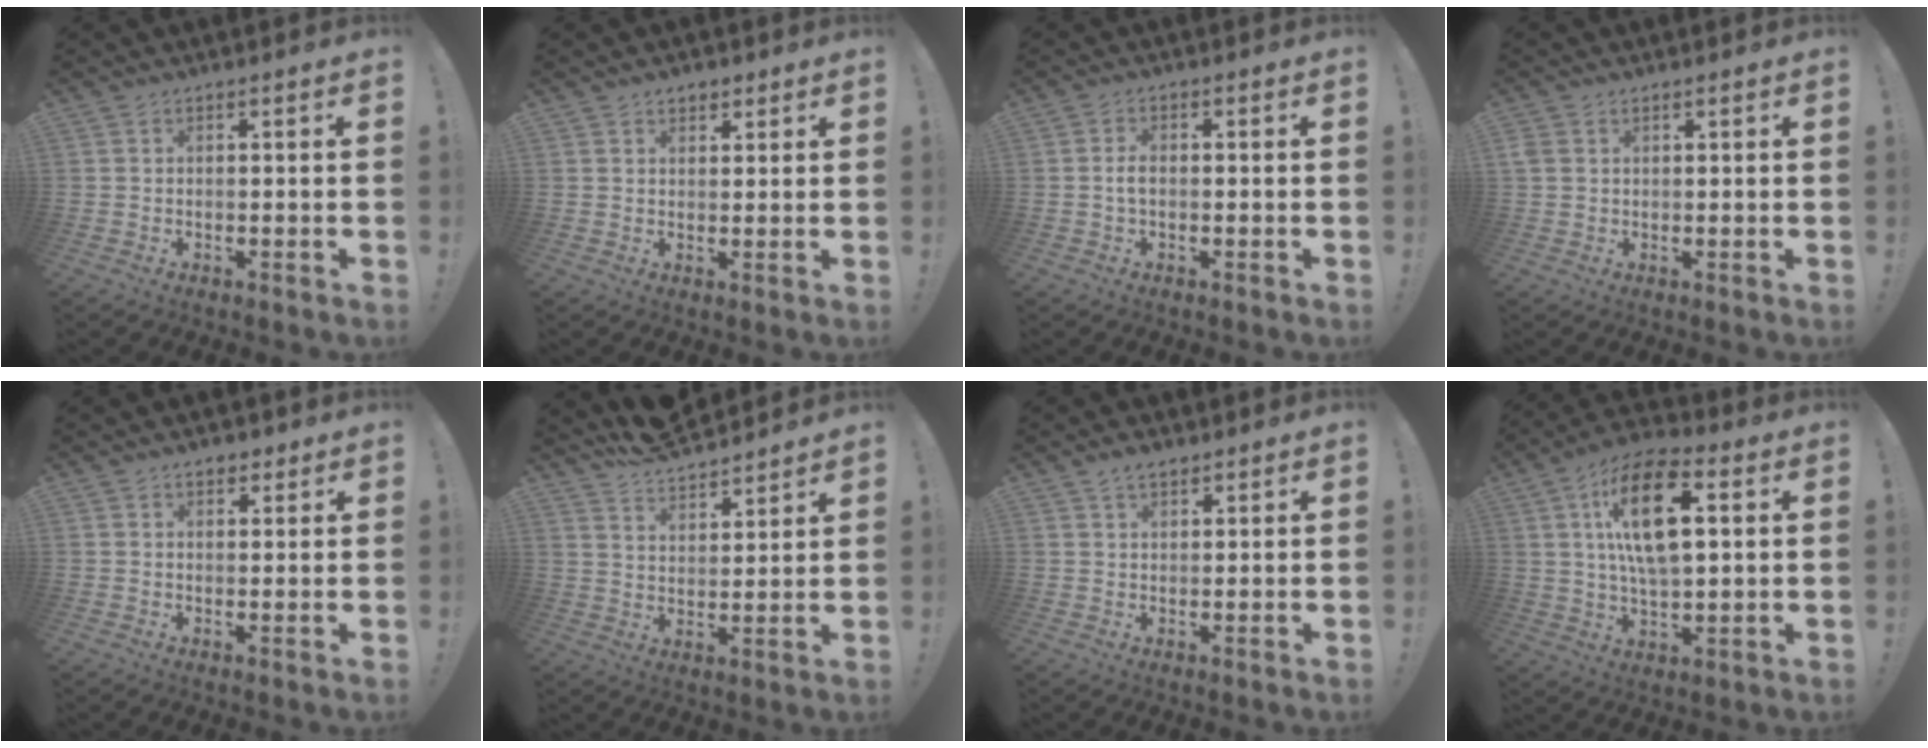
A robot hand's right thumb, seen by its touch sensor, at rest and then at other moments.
{"total": 2.6, "force": [1.8, 1.8, 0.6], "torque": [0.000, -0.008, 0.031]}
{"total": 2.4, "force": [-0.3, 1.2, 2.1], "torque": [-0.030, 0.003, -0.007]}
{"total": 2.4, "force": [1.2, 1.7, 1.2], "torque": [-0.020, 0.001, 0.023]}
{"total": 2.8, "force": [1.8, 1.8, 1.1], "torque": [-0.008, -0.005, 0.032]}
{"total": 8.4, "force": [8.0, 2.0, 1.7], "torque": [-0.049, -0.060, 0.150]}
{"total": 3.2, "force": [2.4, 1.5, 1.5], "torque": [-0.023, -0.012, 0.043]}
{"total": 17.9, "force": [5.1, 8.9, 14.8], "torque": [-0.246, 0.000, 0.079]}